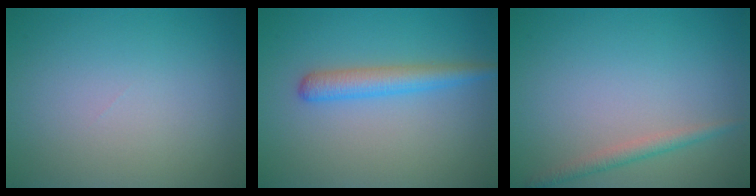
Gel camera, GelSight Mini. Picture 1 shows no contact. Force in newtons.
{"total": 2.8, "press": 2.8, "slide": 0.1}
{"total": 1.6, "press": 1.6, "slide": 0.0}